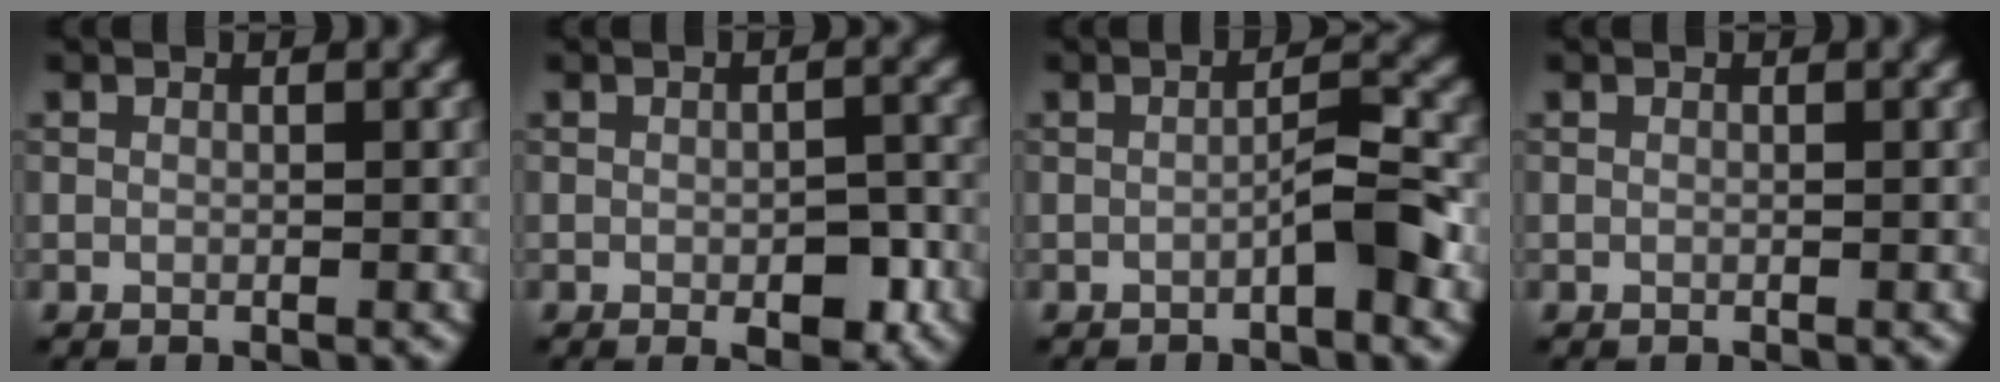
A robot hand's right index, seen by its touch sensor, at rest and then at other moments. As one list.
[{"total": 3.6, "force": [-1.5, 1.5, 3.0], "torque": [-0.037, 0.000, -0.019]}, {"total": 2.9, "force": [-1.3, 0.3, 2.6], "torque": [-0.039, 0.014, -0.023]}, {"total": 0.0}]